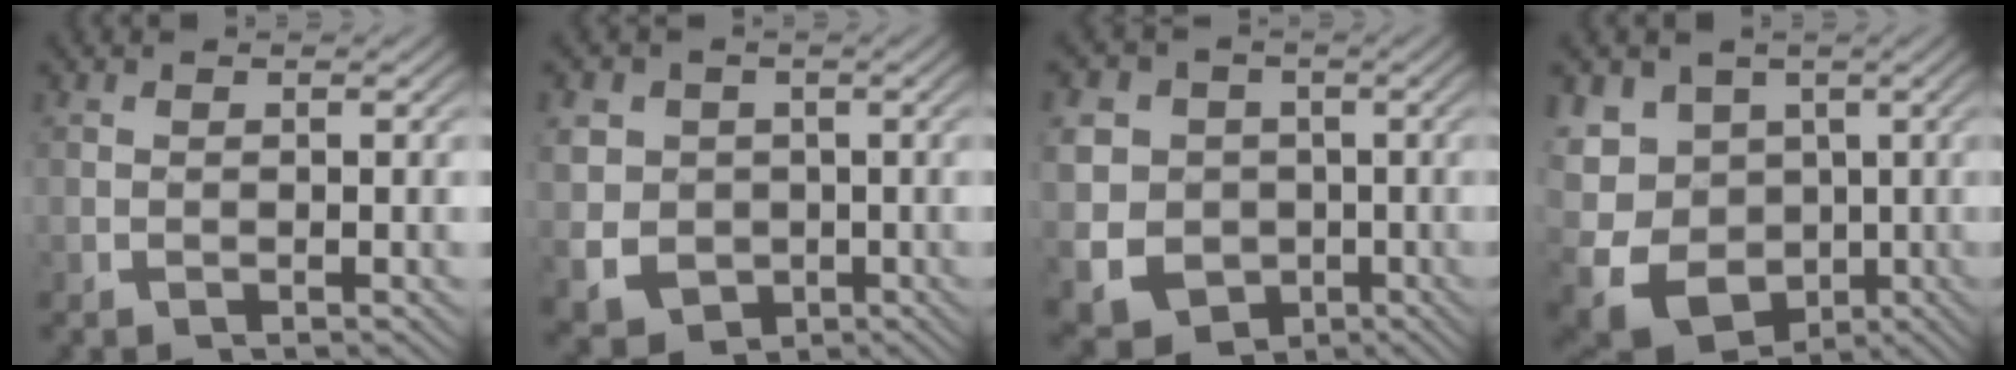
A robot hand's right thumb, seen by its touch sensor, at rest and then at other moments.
{"total": 10.1, "force": [-2.0, 8.9, 4.3], "torque": [-0.109, -0.054, -0.017]}
{"total": 15.9, "force": [-3.7, 14.1, 6.2], "torque": [-0.167, -0.074, -0.053]}
{"total": 15.6, "force": [-2.8, 13.1, 7.9], "torque": [-0.204, -0.074, -0.025]}